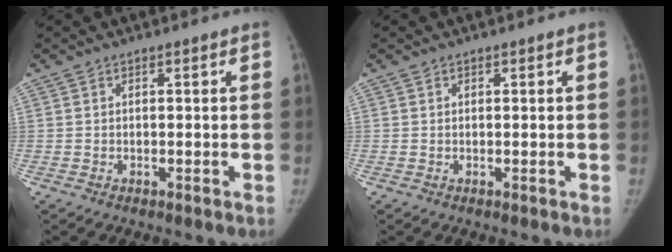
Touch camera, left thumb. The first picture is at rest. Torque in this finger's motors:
{"motor_torque": [-0.19, -0.11, -0.36, 0.13, -0.01]}